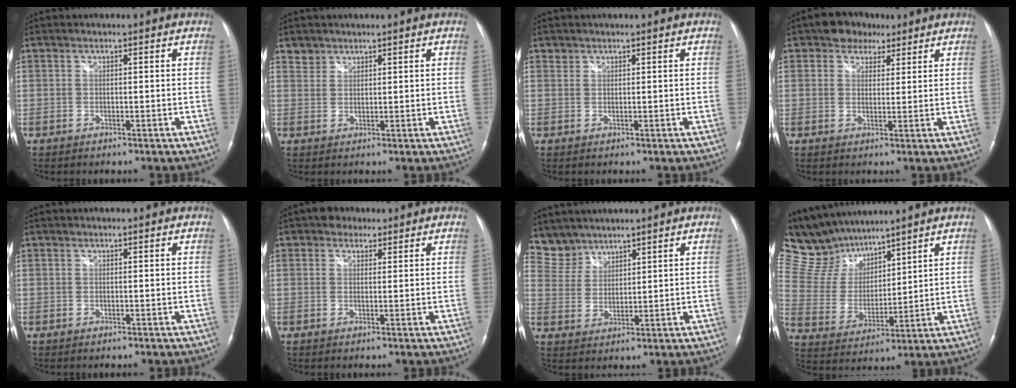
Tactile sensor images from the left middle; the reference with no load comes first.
{"total": 1.8, "force": [1.5, 1.0, -0.3], "torque": [0.012, 0.008, 0.025]}
{"total": 0.7, "force": [0.6, 0.4, -0.1], "torque": [0.004, 0.003, 0.010]}
{"total": 5.0, "force": [3.2, 3.4, 1.6], "torque": [-0.025, 0.015, 0.051]}
{"total": 0.0}
{"total": 2.8, "force": [1.7, 2.0, 0.8], "torque": [-0.016, 0.013, 0.024]}
{"total": 5.0, "force": [4.6, 2.0, -0.6], "torque": [0.010, 0.009, 0.102]}
{"total": 11.7, "force": [10.6, 3.9, 3.0], "torque": [-0.084, 0.024, 0.215]}